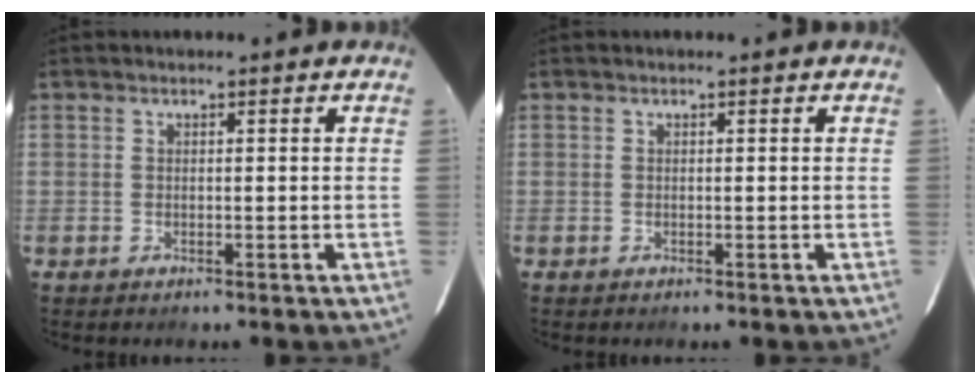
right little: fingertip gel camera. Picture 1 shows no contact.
{"total": 0.0}